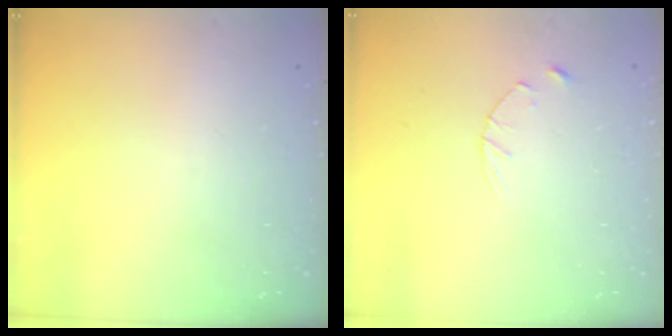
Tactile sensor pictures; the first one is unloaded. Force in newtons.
{"total": 2.8, "press": 2.8, "slide": 0.4}